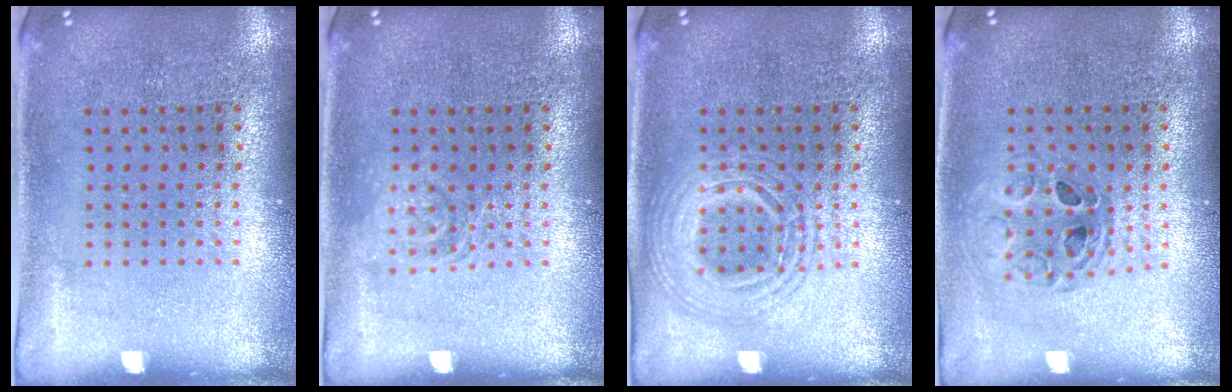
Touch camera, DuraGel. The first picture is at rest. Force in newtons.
{"total": 1.5, "press": 1.5, "slide": 0.3}
{"total": 2.8, "press": 2.7, "slide": 0.2}
{"total": 0.8, "press": 0.7, "slide": 0.2}